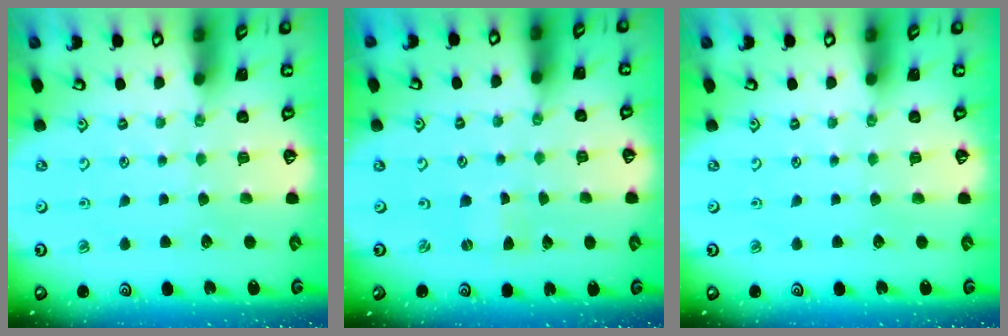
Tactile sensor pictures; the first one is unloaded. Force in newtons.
{"total": 0.0}
{"total": 0.0}